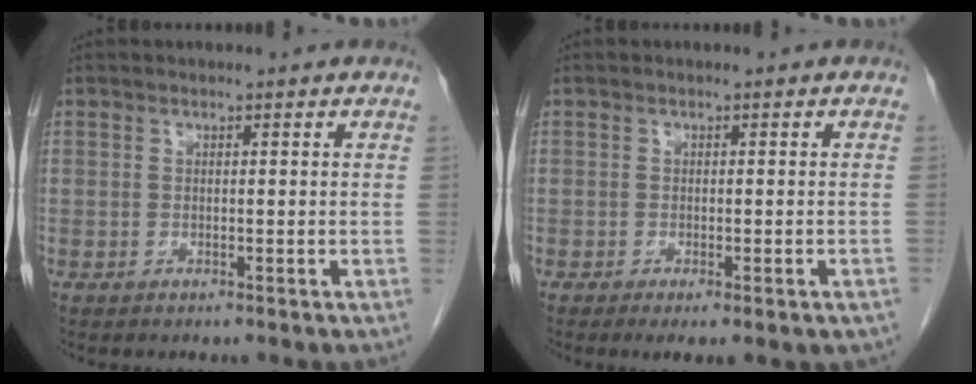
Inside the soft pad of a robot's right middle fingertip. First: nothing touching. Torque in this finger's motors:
{"motor_torque": [1.10, -1.04, 0.10, 0.05]}